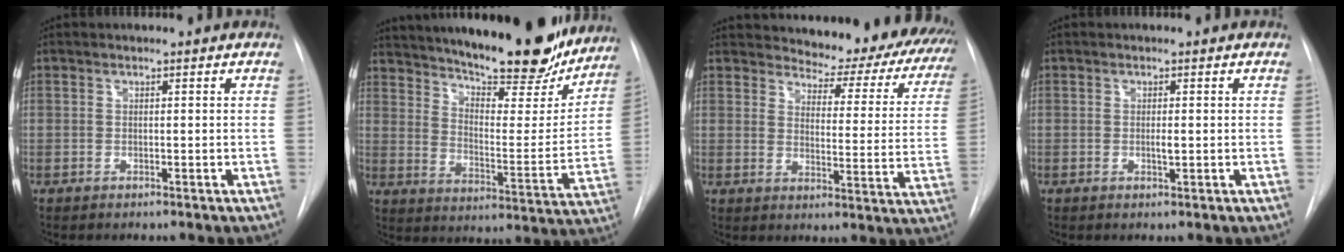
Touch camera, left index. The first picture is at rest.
{"total": 27.2, "force": [23.0, 6.1, 13.4], "torque": [-0.220, -0.032, 0.311]}
{"total": 21.9, "force": [20.2, 6.1, 6.0], "torque": [-0.064, -0.084, 0.217]}
{"total": 1.0, "force": [0.0, 0.2, 1.0], "torque": [-0.017, -0.002, 0.000]}